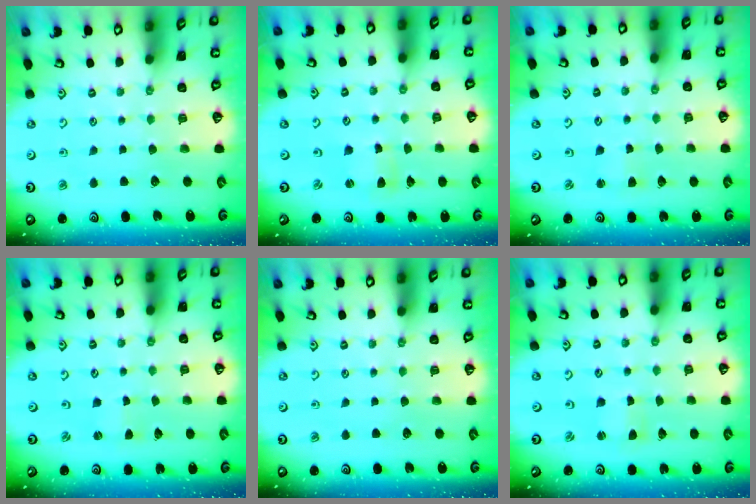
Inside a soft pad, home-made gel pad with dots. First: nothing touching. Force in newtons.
{"total": 1.5, "press": 1.4, "slide": 0.2}
{"total": 2.7, "press": 2.7, "slide": 0.2}
{"total": 0.7, "press": 0.7, "slide": 0.1}
{"total": 0.0}
{"total": 0.9, "press": 0.9, "slide": 0.2}